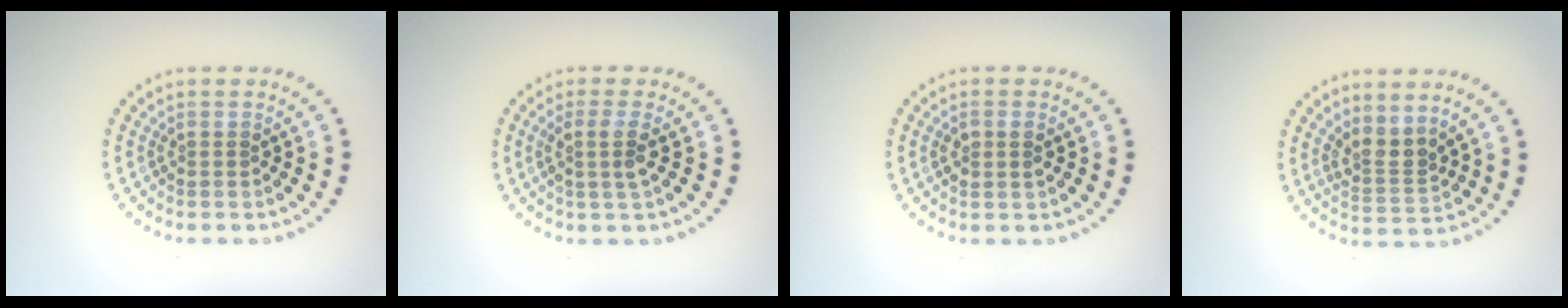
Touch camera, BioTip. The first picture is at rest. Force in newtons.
{"total": 2.2, "press": 1.8, "slide": 1.3}
{"total": 1.4, "press": 1.3, "slide": 0.3}
{"total": 2.5, "press": 1.9, "slide": 1.7}